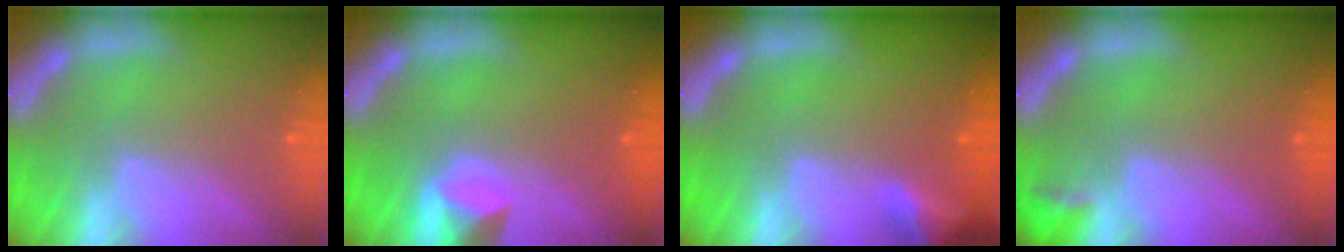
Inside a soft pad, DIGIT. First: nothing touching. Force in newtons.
{"total": 2.4}
{"total": 3.5}
{"total": 1.4}